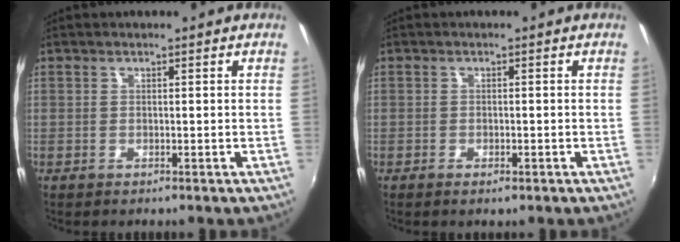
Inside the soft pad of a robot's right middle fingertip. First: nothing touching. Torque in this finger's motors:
{"motor_torque": [-0.76, -0.12, 0.03, -0.01]}